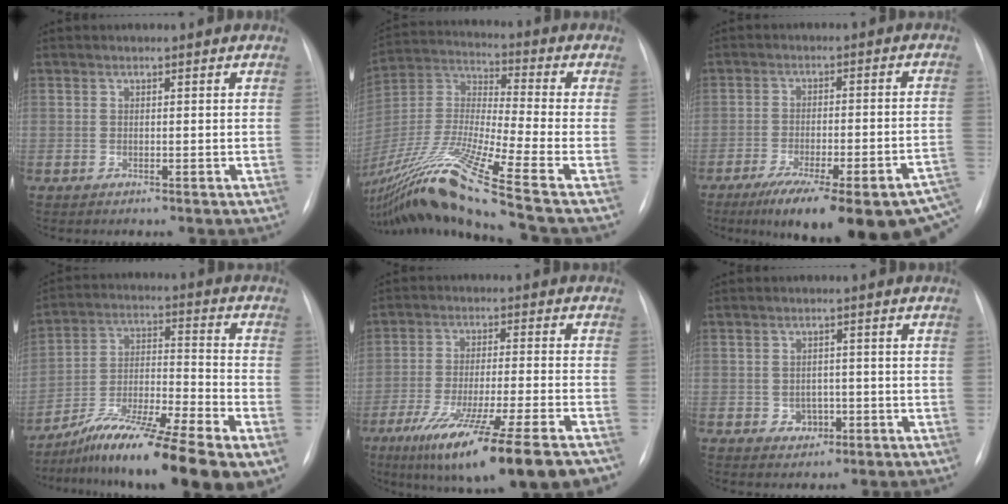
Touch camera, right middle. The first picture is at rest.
{"total": 22.5, "force": [-15.6, -0.8, 16.2], "torque": [-0.350, -0.037, -0.296]}
{"total": 23.5, "force": [-15.6, 4.2, 17.0], "torque": [-0.183, -0.007, -0.212]}
{"total": 18.1, "force": [-12.1, 2.0, 13.3], "torque": [-0.209, -0.012, -0.207]}
{"total": 19.5, "force": [-12.9, 1.0, 14.6], "torque": [-0.199, -0.049, -0.205]}
{"total": 2.9, "force": [-1.0, 2.5, 1.3], "torque": [-0.011, 0.007, -0.006]}